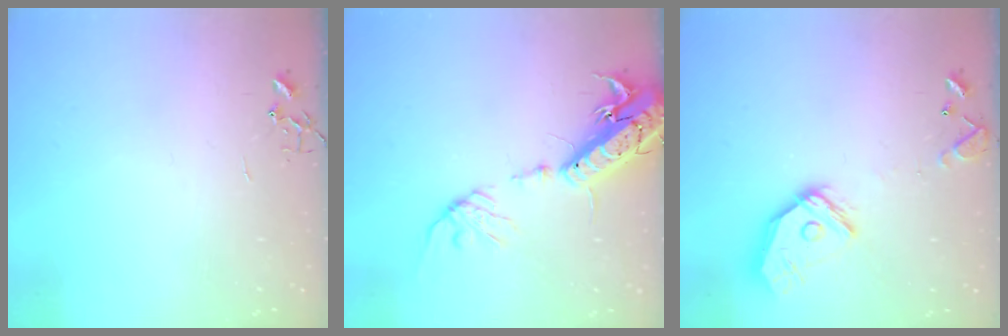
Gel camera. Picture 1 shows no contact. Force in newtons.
{"total": 18.1, "press": 17.7, "slide": 3.8}
{"total": 14.6, "press": 14.4, "slide": 1.8}